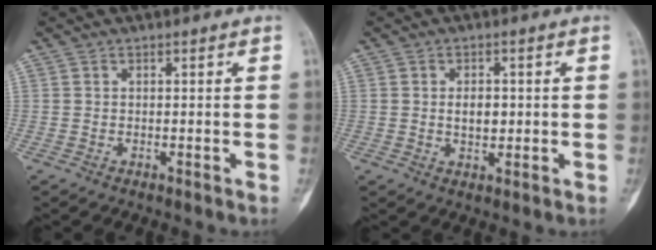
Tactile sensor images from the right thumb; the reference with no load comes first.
{"total": 3.6, "force": [0.2, 2.3, 2.8], "torque": [-0.031, 0.000, 0.006]}